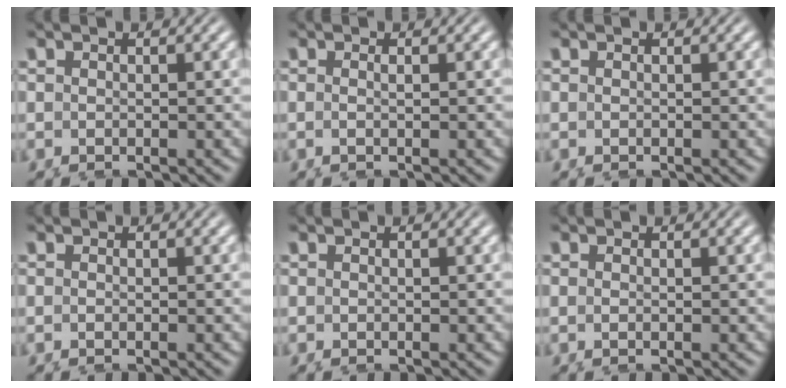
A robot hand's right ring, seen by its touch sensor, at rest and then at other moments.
{"total": 0.9, "force": [0.0, -0.6, 0.7], "torque": [-0.014, -0.004, 0.003]}
{"total": 0.0}
{"total": 0.0}
{"total": 0.0}
{"total": 0.5, "force": [0.0, -0.4, 0.3], "torque": [-0.009, -0.002, 0.003]}